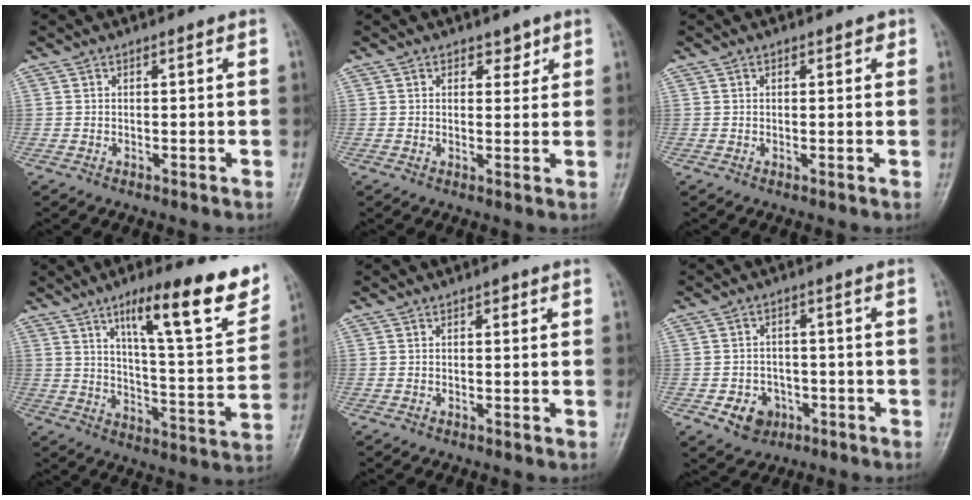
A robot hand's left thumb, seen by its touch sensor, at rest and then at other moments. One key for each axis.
{"total": 2.4, "fx": 1.5, "fy": 1.6, "fz": 0.8, "tx": 0.009, "ty": -0.007, "tz": 0.019}
{"total": 1.2, "fx": 0.6, "fy": 0.8, "fz": 0.6, "tx": 0.005, "ty": -0.001, "tz": 0.005}
{"total": 19.1, "fx": 11.4, "fy": 4.0, "fz": 14.8, "tx": -0.181, "ty": -0.054, "tz": 0.175}
{"total": 0.8, "fx": 0.4, "fy": 0.5, "fz": 0.5, "tx": 0.001, "ty": 0.001, "tz": 0.002}
{"total": 5.9, "fx": -2.3, "fy": 4.9, "fz": 2.3, "tx": -0.015, "ty": 0.016, "tz": -0.030}